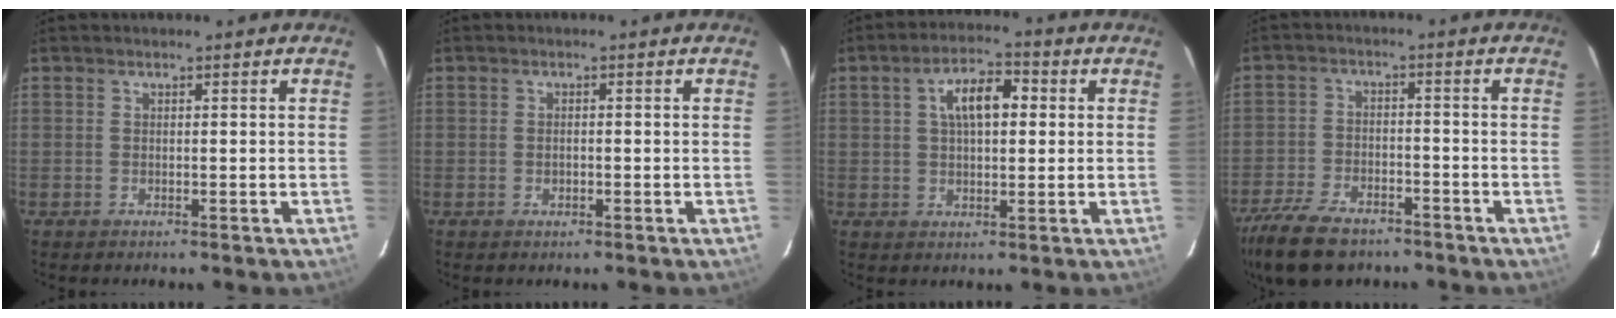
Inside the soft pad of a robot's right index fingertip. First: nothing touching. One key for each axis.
{"total": 1.0, "fx": -0.4, "fy": 0.8, "fz": 0.6, "tx": -0.011, "ty": 0.000, "tz": -0.005}
{"total": 7.6, "fx": 1.8, "fy": 3.6, "fz": 6.4, "tx": -0.112, "ty": 0.022, "tz": 0.031}
{"total": 13.3, "fx": -10.0, "fy": 6.1, "fz": 6.4, "tx": -0.163, "ty": -0.016, "tz": -0.176}